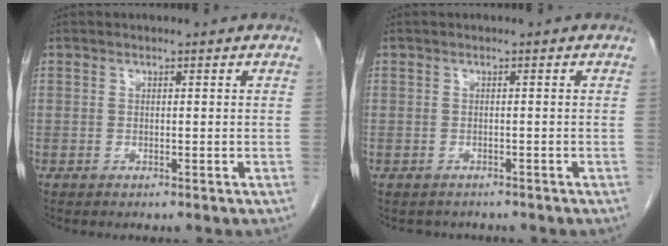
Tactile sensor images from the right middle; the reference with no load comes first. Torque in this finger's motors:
{"motor_torque": [-0.39, -0.04, -0.07, -0.01]}